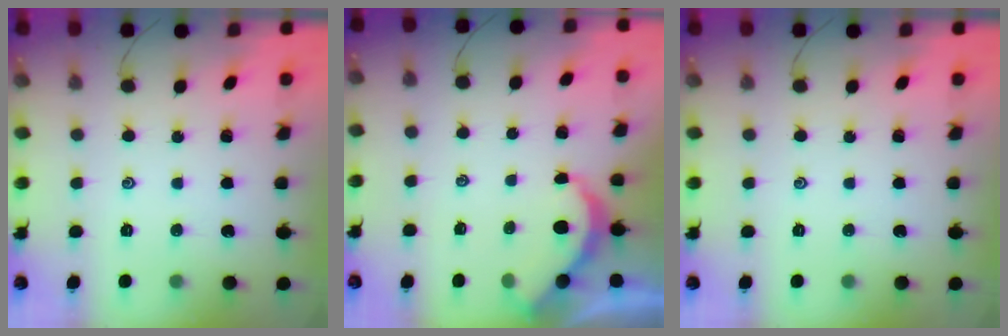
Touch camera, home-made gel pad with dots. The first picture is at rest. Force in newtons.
{"total": 2.6, "press": 2.6, "slide": 0.3}
{"total": 0.0}